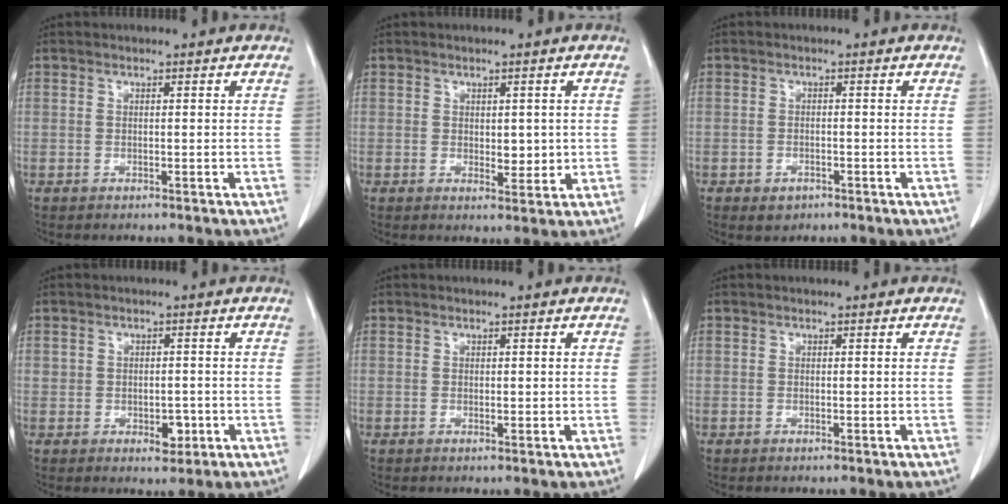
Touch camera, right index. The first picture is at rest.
{"total": 3.2, "force": [0.2, 1.7, 2.7], "torque": [-0.034, -0.007, 0.009]}
{"total": 2.0, "force": [-1.1, 1.5, 0.8], "torque": [-0.010, 0.002, -0.005]}
{"total": 3.2, "force": [-0.6, 2.2, 2.2], "torque": [-0.027, 0.004, -0.001]}
{"total": 0.9, "force": [0.1, 0.5, 0.7], "torque": [-0.010, -0.002, 0.004]}
{"total": 0.0}